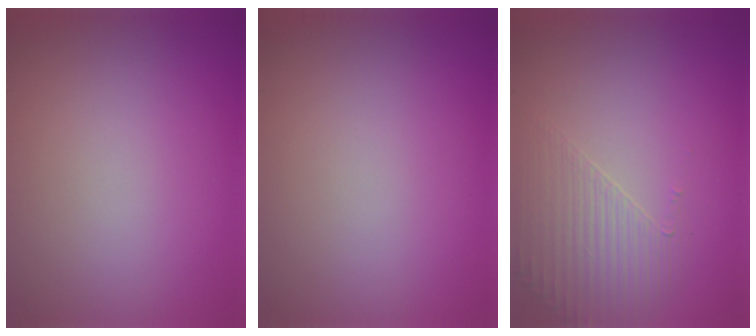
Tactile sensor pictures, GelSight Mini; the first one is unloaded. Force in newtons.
{"total": 0.0}
{"total": 1.8, "press": 1.2, "slide": 1.3}